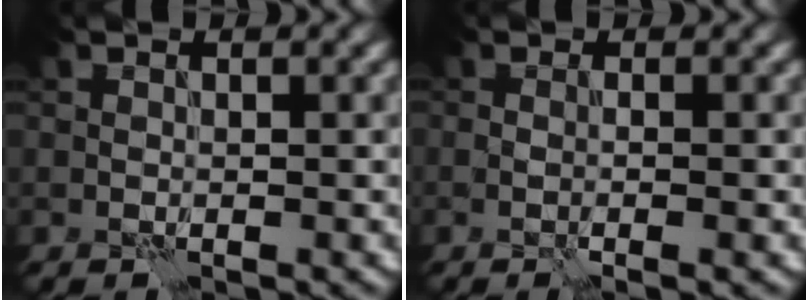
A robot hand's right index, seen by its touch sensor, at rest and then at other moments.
{"total": 1.5, "force": [-0.3, 0.3, 1.5], "torque": [-0.022, -0.004, -0.006]}